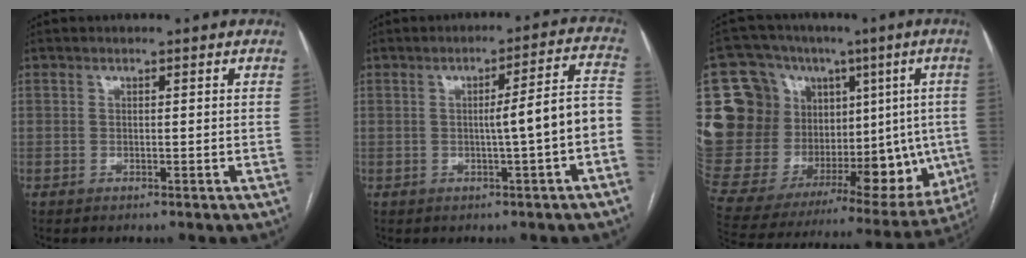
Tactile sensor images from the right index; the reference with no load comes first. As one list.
[{"total": 8.1, "force": [-1.6, -0.5, 7.9], "torque": [-0.100, 0.026, -0.023]}, {"total": 34.8, "force": [3.4, 23.6, 25.4], "torque": [-0.463, 0.112, 0.089]}]